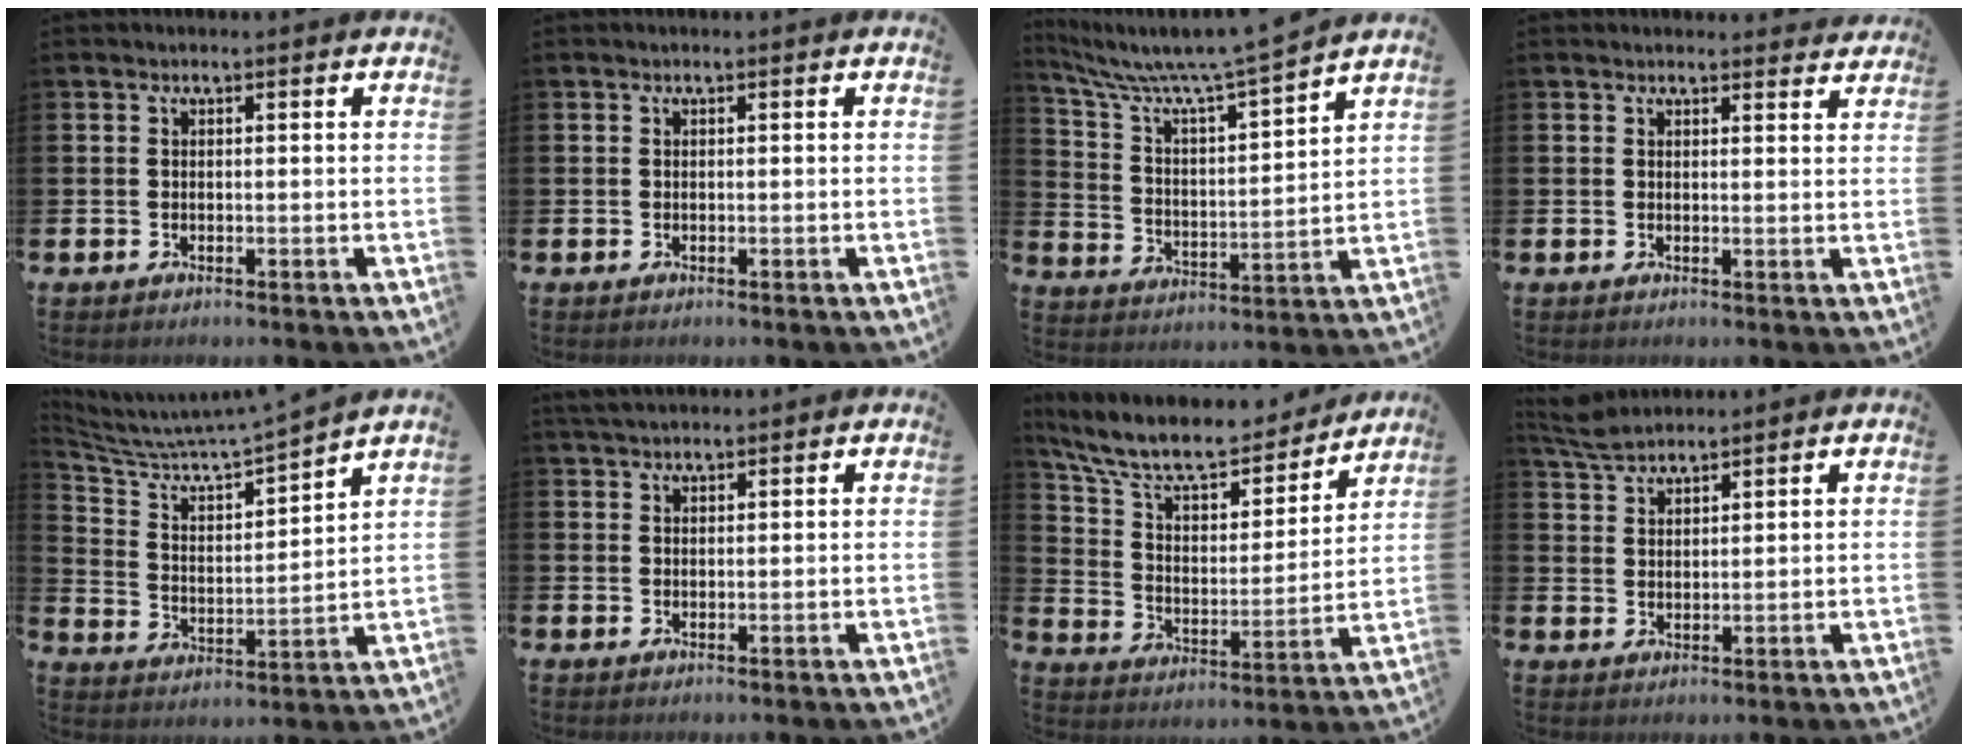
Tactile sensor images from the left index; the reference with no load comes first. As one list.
[{"total": 0.0}, {"total": 8.5, "force": [7.8, 0.0, 3.3], "torque": [-0.099, -0.056, 0.127]}, {"total": 1.9, "force": [1.8, 0.4, -0.1], "torque": [0.010, -0.011, 0.031]}, {"total": 6.5, "force": [6.0, 0.8, 2.5], "torque": [-0.080, -0.054, 0.095]}, {"total": 2.5, "force": [2.3, 0.7, 0.8], "torque": [-0.012, -0.004, 0.041]}, {"total": 10.9, "force": [9.6, 3.2, 4.1], "torque": [-0.123, -0.059, 0.165]}, {"total": 4.5, "force": [4.3, 0.7, 0.9], "torque": [-0.026, -0.016, 0.080]}]